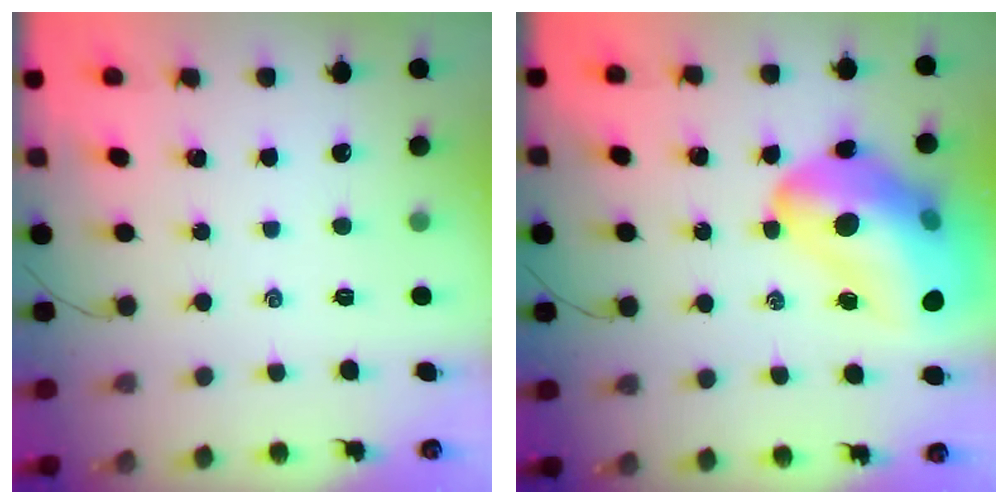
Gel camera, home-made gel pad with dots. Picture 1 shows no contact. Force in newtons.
{"total": 26.0, "press": 25.3, "slide": 5.6}